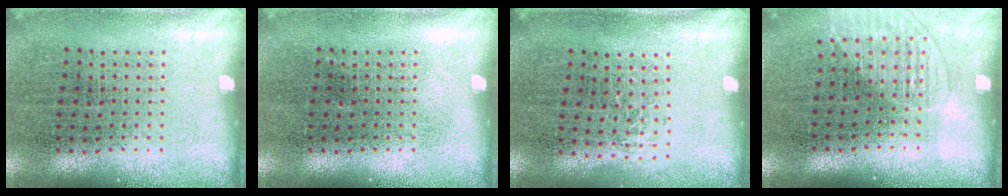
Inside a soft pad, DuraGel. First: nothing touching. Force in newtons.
{"total": 0.0}
{"total": 0.5, "press": 0.4, "slide": 0.3}
{"total": 1.2, "press": 1.1, "slide": 0.5}